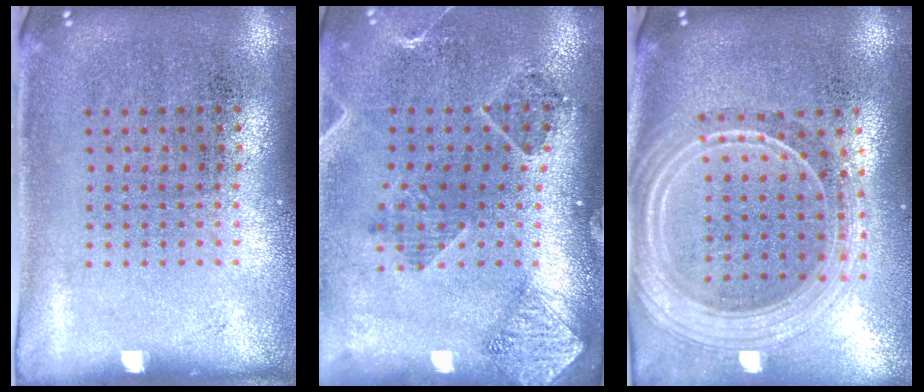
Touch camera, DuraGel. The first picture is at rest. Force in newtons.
{"total": 1.5, "press": 1.5, "slide": 0.2}
{"total": 2.5, "press": 2.2, "slide": 1.3}